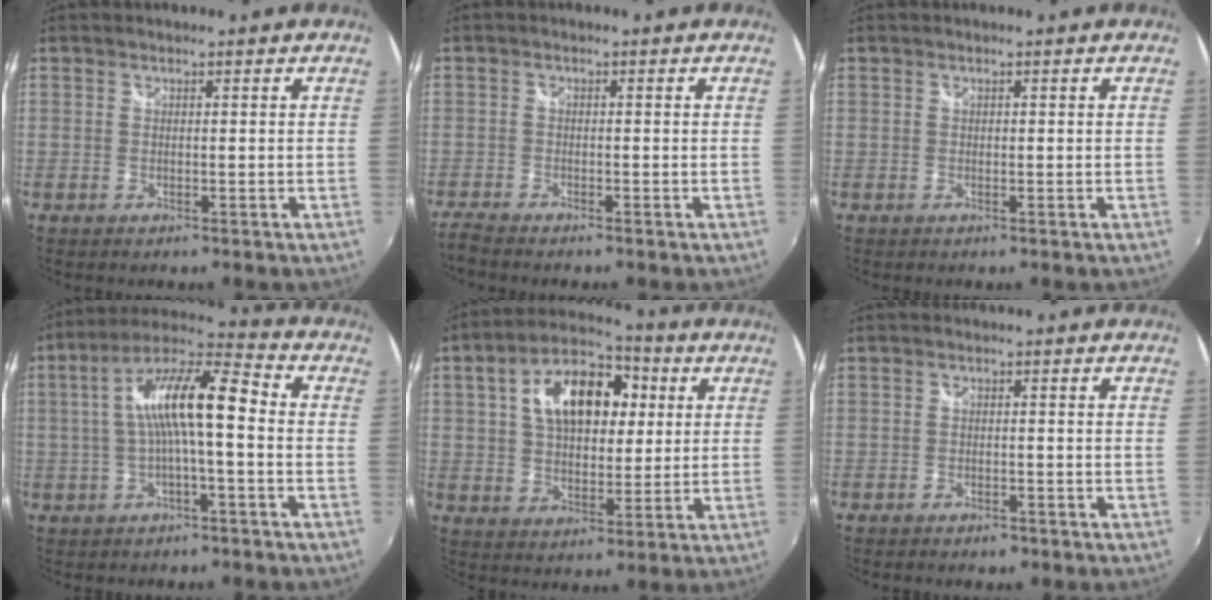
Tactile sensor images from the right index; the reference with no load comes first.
{"total": 3.4, "force": [-3.2, 0.3, 1.0], "torque": [-0.036, -0.014, -0.061]}
{"total": 0.0}
{"total": 12.3, "force": [-0.5, 2.7, 12.0], "torque": [-0.224, 0.028, -0.011]}
{"total": 16.3, "force": [4.4, 9.9, 12.2], "torque": [-0.220, 0.042, 0.067]}
{"total": 2.4, "force": [-1.9, 1.1, 0.9], "torque": [-0.022, -0.007, -0.031]}